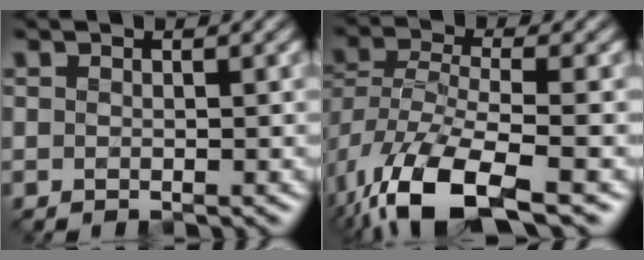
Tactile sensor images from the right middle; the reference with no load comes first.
{"total": 11.2, "force": [-6.2, 4.5, 8.1], "torque": [-0.179, -0.027, -0.110]}